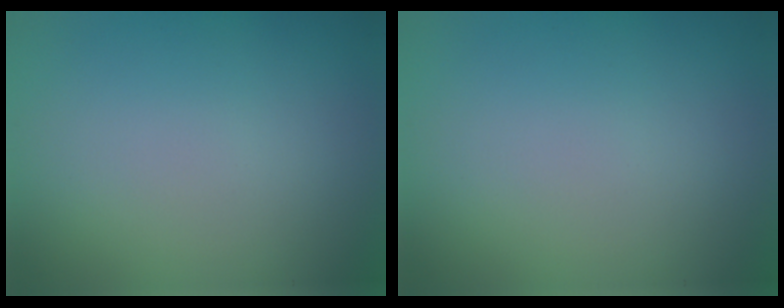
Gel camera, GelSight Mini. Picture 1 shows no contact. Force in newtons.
{"total": 0.0}